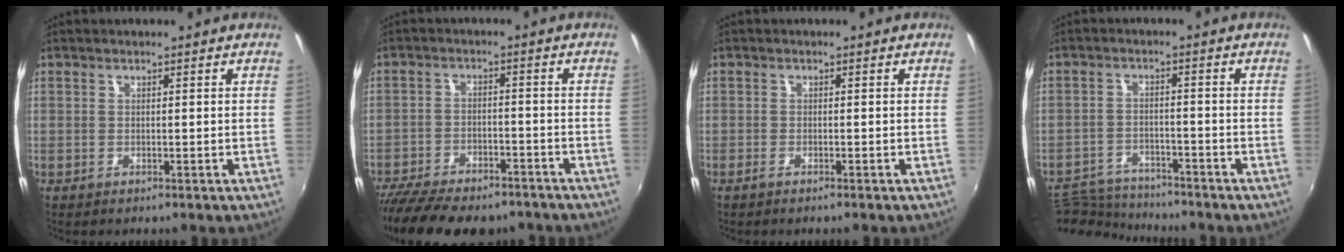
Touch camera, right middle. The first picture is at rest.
{"total": 16.7, "force": [-13.5, 5.8, 7.8], "torque": [-0.170, -0.037, -0.204]}
{"total": 1.4, "force": [-1.1, 0.2, 0.7], "torque": [-0.017, -0.004, -0.023]}
{"total": 11.8, "force": [-11.1, 2.6, 3.2], "torque": [-0.092, -0.003, -0.187]}